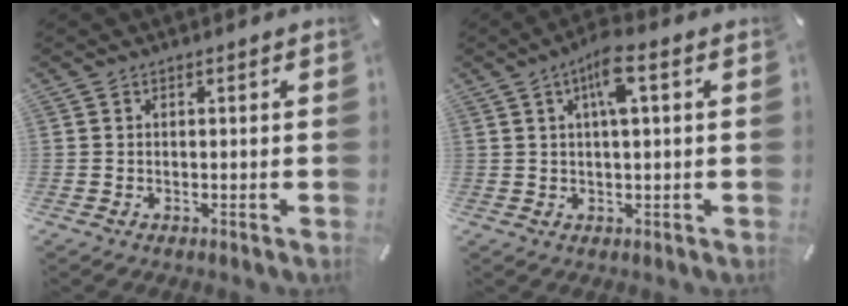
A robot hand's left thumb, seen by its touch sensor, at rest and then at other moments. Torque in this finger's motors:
{"motor_torque": [0.12, 0.15, 0.16, -0.04, 0.24]}